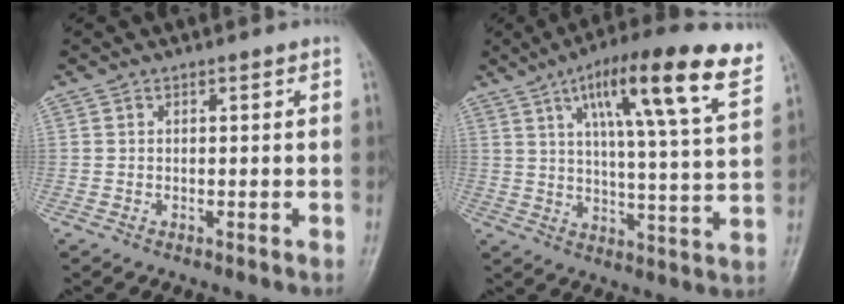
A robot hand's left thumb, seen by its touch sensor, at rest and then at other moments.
{"total": 19.8, "force": [10.3, 3.3, 16.7], "torque": [-0.230, -0.024, 0.151]}